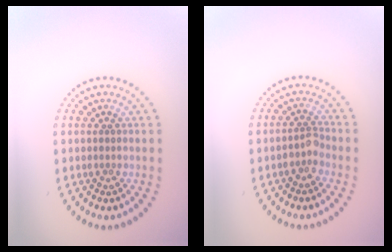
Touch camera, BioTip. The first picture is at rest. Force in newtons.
{"total": 1.5, "press": 1.2, "slide": 0.9}